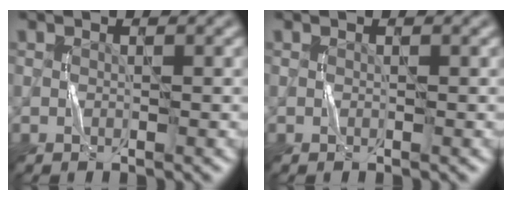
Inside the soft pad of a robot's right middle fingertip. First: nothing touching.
{"total": 0.0}